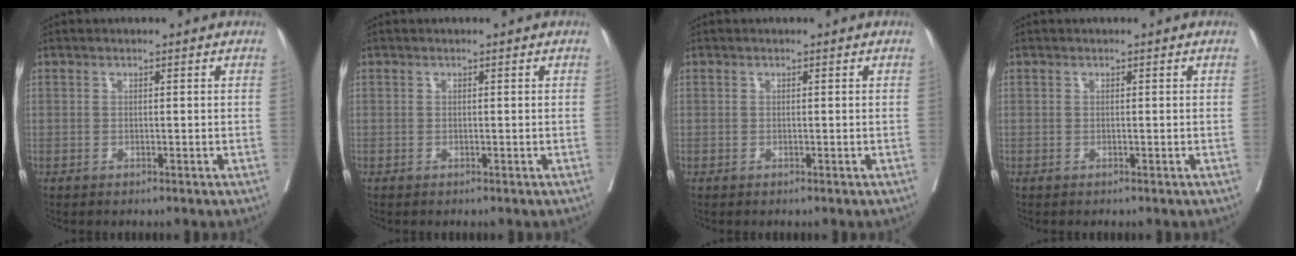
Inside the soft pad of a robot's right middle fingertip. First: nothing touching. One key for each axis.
{"total": 0.0}
{"total": 0.0}
{"total": 0.0}